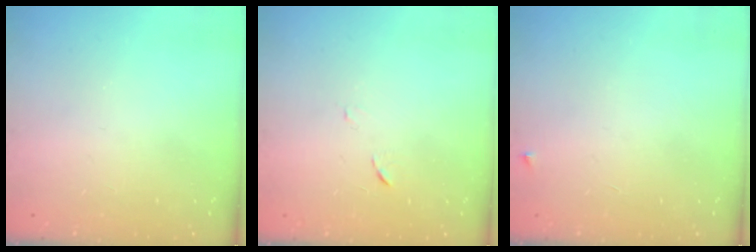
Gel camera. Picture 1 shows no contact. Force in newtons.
{"total": 5.0, "press": 4.9, "slide": 0.6}
{"total": 2.3, "press": 2.3, "slide": 0.3}